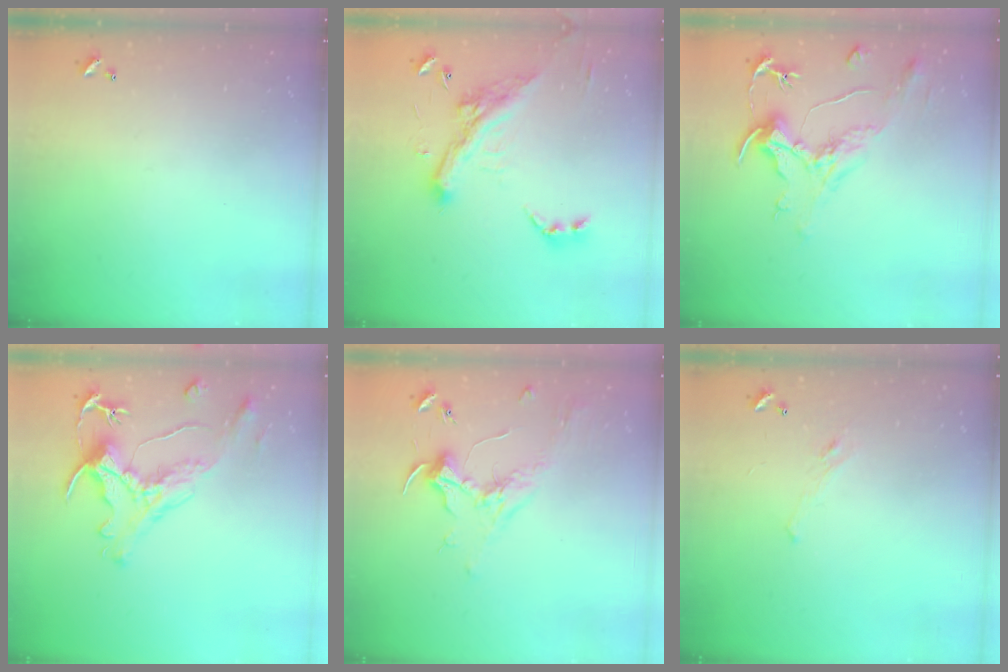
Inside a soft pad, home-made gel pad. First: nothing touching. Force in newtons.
{"total": 7.7, "press": 7.5, "slide": 2.0}
{"total": 2.3, "press": 1.8, "slide": 1.3}
{"total": 2.8, "press": 2.5, "slide": 1.3}
{"total": 1.9, "press": 1.7, "slide": 0.7}
{"total": 1.2, "press": 0.8, "slide": 0.9}